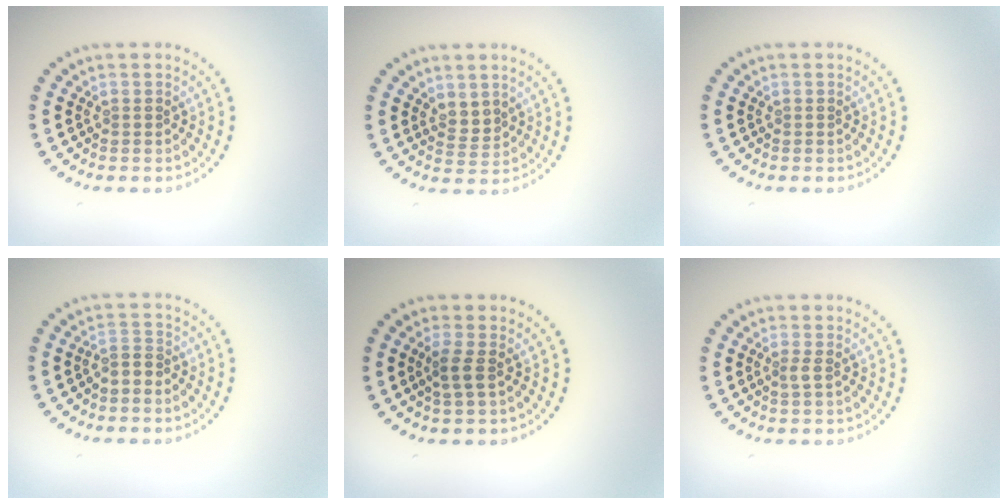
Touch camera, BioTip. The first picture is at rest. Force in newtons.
{"total": 1.6, "press": 1.3, "slide": 1.0}
{"total": 0.0}
{"total": 1.7, "press": 1.4, "slide": 1.0}
{"total": 1.5, "press": 1.3, "slide": 0.9}
{"total": 0.9, "press": 0.6, "slide": 0.7}